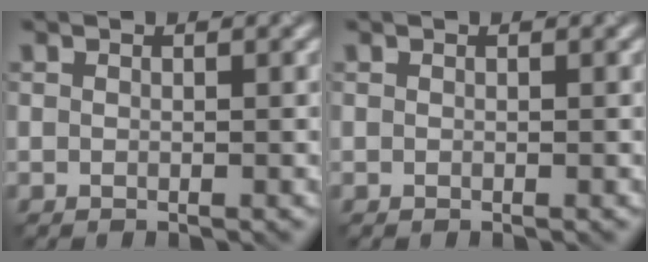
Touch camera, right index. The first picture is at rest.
{"total": 0.0}